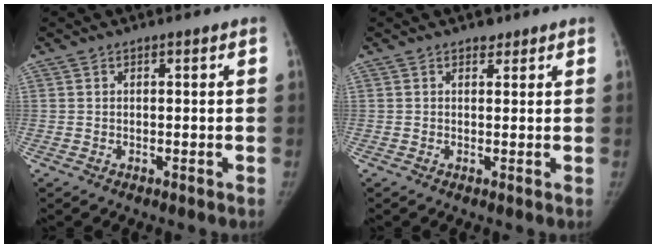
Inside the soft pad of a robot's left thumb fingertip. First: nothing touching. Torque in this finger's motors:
{"motor_torque": [0.29, -0.22, 0.54, -0.30, 0.07]}